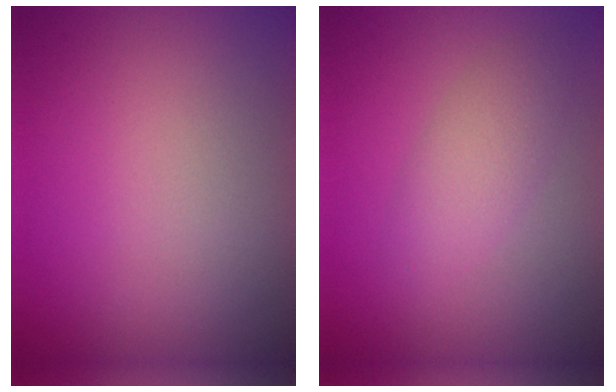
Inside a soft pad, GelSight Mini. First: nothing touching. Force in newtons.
{"total": 2.7, "press": 2.7, "slide": 0.0}